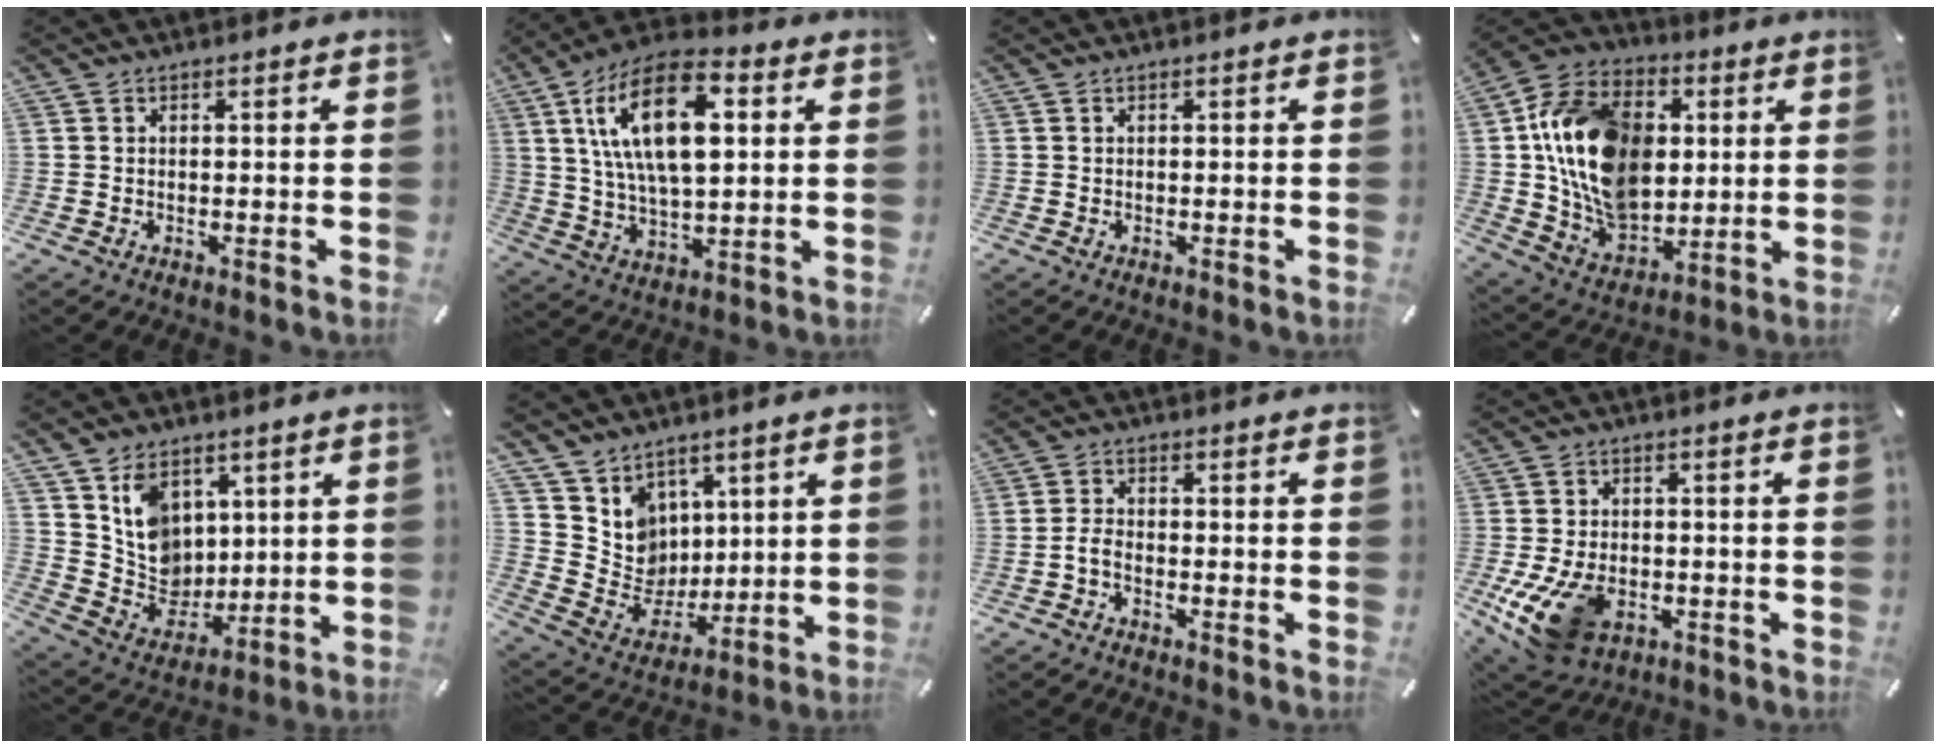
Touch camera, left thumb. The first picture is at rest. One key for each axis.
{"total": 19.4, "fx": 6.1, "fy": 9.9, "fz": 15.5, "tx": -0.296, "ty": -0.001, "tz": 0.096}
{"total": 0.0}
{"total": 19.7, "fx": 2.1, "fy": 15.6, "fz": 11.9, "tx": -0.251, "ty": -0.009, "tz": 0.044}
{"total": 11.6, "fx": 5.1, "fy": 9.8, "fz": 3.6, "tx": -0.072, "ty": -0.025, "tz": 0.112}
{"total": 10.6, "fx": 4.8, "fy": 9.4, "fz": 1.0, "tx": -0.041, "ty": -0.054, "tz": 0.108}
{"total": 2.4, "fx": -1.4, "fy": 1.2, "fz": 1.5, "tx": -0.037, "ty": 0.005, "tz": -0.028}
{"total": 12.5, "fx": -4.6, "fy": 8.5, "fz": 7.9, "tx": -0.151, "ty": 0.010, "tz": -0.078}